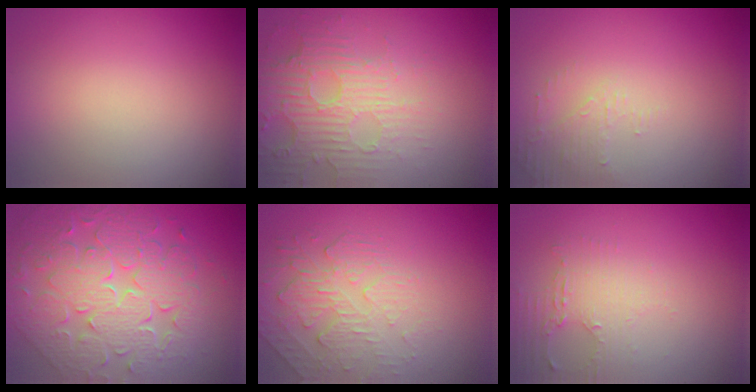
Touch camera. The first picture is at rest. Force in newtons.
{"total": 5.5, "press": 3.7, "slide": 4.0}
{"total": 1.9, "press": 1.8, "slide": 0.4}
{"total": 9.5, "press": 6.7, "slide": 6.7}
{"total": 2.4, "press": 1.7, "slide": 1.7}
{"total": 2.4, "press": 2.3, "slide": 0.9}